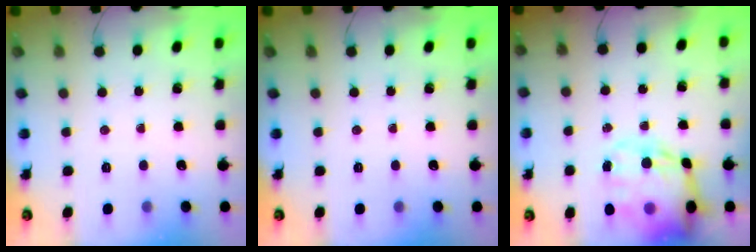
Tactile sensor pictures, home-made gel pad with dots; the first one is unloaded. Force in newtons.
{"total": 0.0}
{"total": 21.5, "press": 20.9, "slide": 5.0}